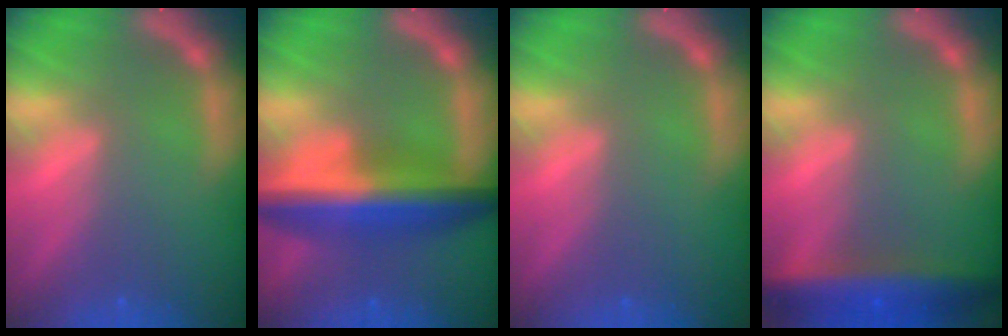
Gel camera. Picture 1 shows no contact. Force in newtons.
{"total": 9.0}
{"total": 0.0}
{"total": 6.9}